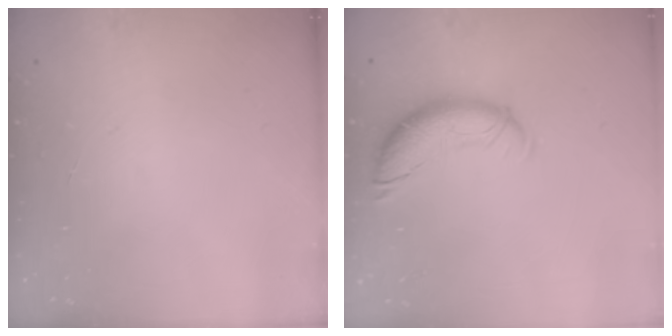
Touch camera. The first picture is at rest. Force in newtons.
{"total": 11.4, "press": 11.4, "slide": 0.8}